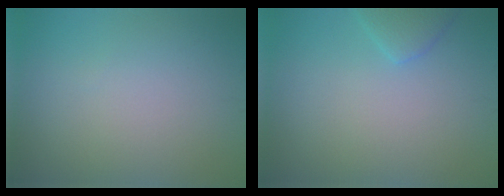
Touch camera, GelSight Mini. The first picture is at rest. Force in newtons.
{"total": 1.8, "press": 1.8, "slide": 0.1}